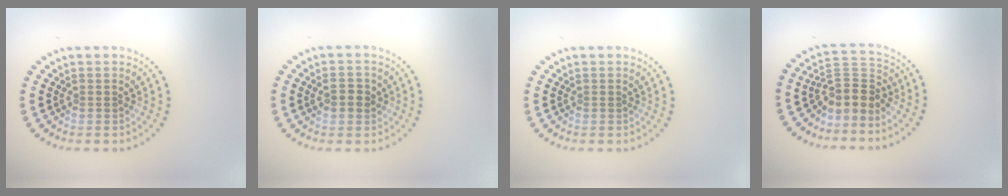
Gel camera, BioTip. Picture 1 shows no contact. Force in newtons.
{"total": 2.2, "press": 2.2, "slide": 0.1}
{"total": 0.0}
{"total": 3.3, "press": 2.6, "slide": 2.1}